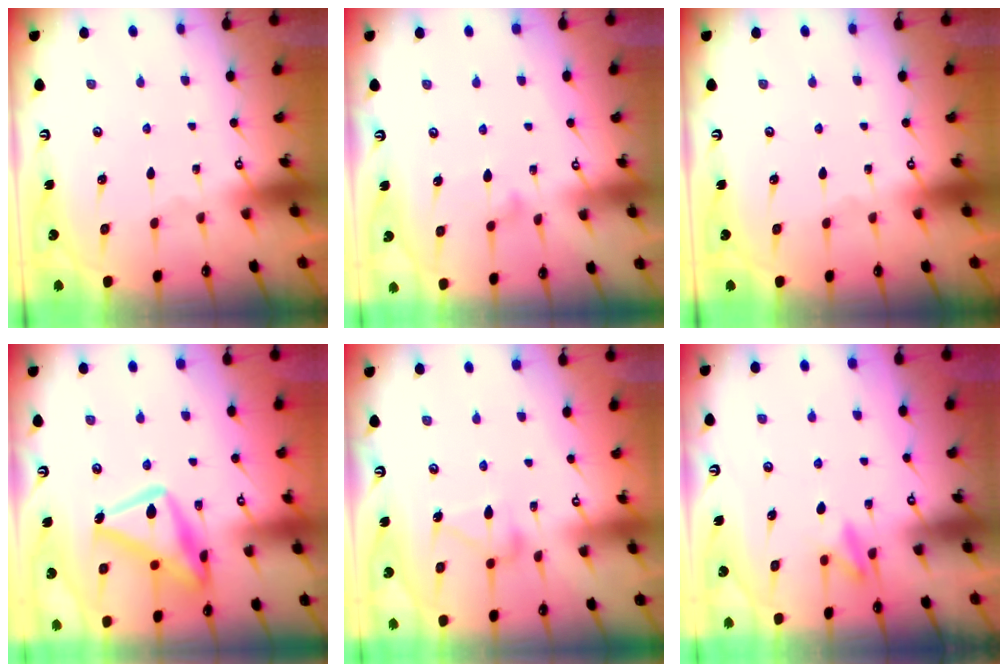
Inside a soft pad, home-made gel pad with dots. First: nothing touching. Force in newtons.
{"total": 7.9, "press": 7.9, "slide": 0.4}
{"total": 0.0}
{"total": 19.2, "press": 19.2, "slide": 1.2}
{"total": 11.7, "press": 11.7, "slide": 0.5}
{"total": 8.2, "press": 8.1, "slide": 1.2}